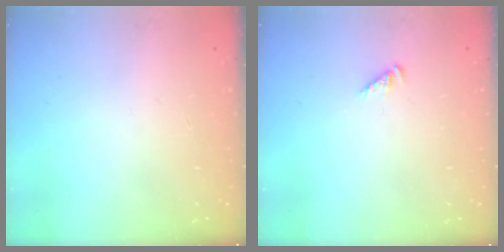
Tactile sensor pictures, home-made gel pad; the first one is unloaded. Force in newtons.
{"total": 2.3, "press": 2.2, "slide": 0.4}